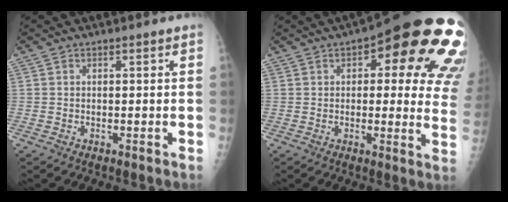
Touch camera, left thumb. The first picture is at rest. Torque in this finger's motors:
{"motor_torque": [0.79, 0.78, 1.41, -1.36, 0.13]}